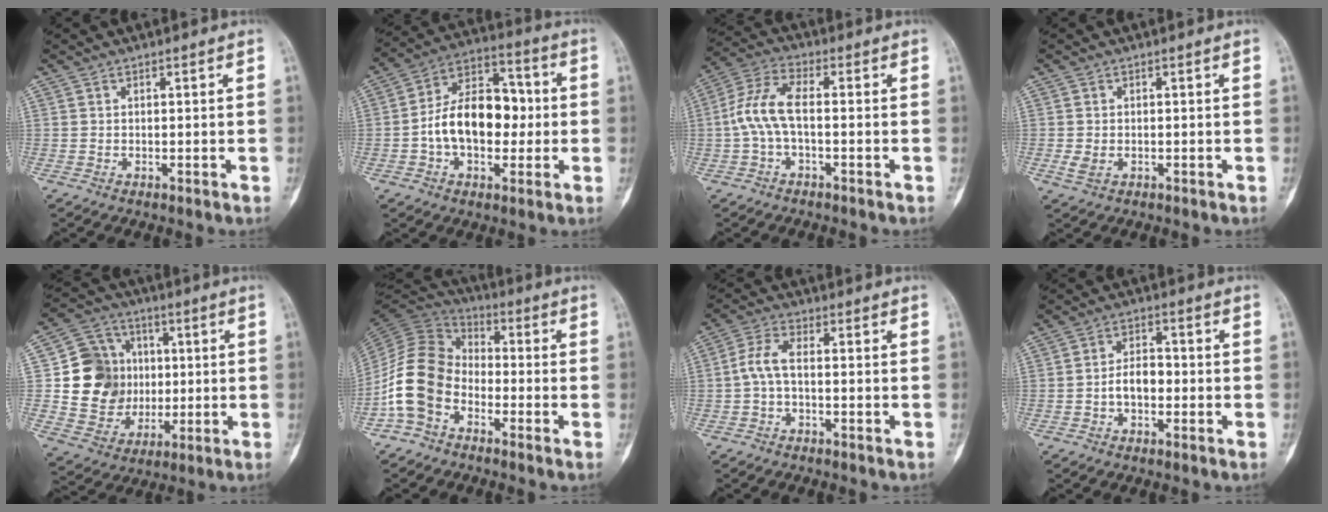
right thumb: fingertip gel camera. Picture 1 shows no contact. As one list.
[{"total": 15.6, "force": [-1.2, 10.1, 11.8], "torque": [-0.165, 0.043, -0.024]}, {"total": 8.0, "force": [-0.8, 3.4, 7.2], "torque": [-0.165, 0.032, -0.022]}, {"total": 2.2, "force": [-0.5, 1.5, 1.5], "torque": [-0.030, 0.001, -0.008]}, {"total": 15.2, "force": [1.1, 13.7, 6.6], "torque": [-0.064, 0.011, 0.033]}, {"total": 12.5, "force": [-4.9, 9.1, 7.2], "torque": [-0.135, 0.053, -0.113]}, {"total": 4.7, "force": [-0.7, 2.0, 4.2], "torque": [-0.096, 0.018, -0.021]}, {"total": 4.8, "force": [-1.2, 3.0, 3.5], "torque": [-0.045, 0.022, -0.027]}]